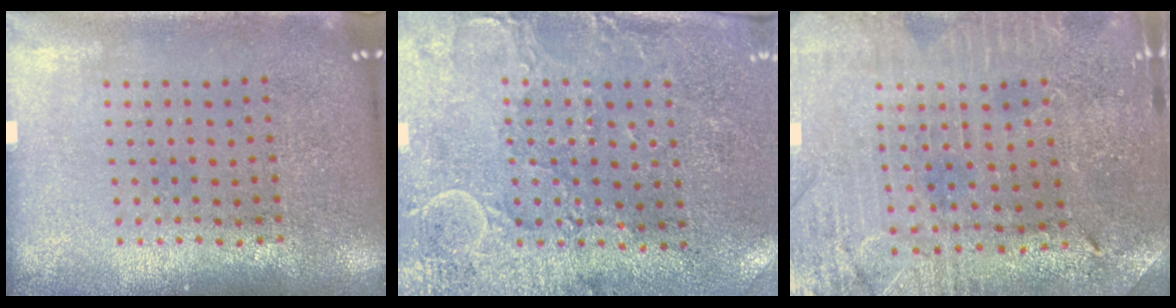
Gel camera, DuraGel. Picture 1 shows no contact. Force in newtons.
{"total": 2.9, "press": 2.3, "slide": 1.7}
{"total": 1.2, "press": 1.2, "slide": 0.2}